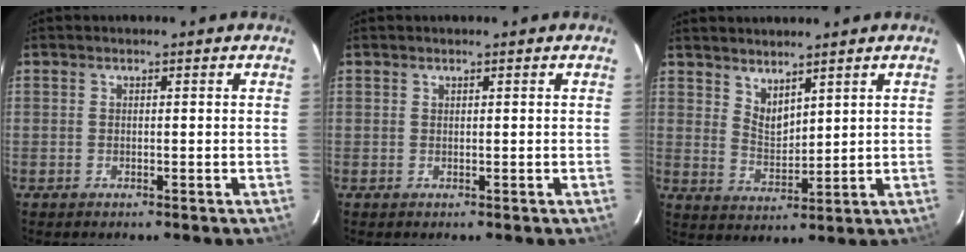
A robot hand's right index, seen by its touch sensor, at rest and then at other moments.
{"total": 0.0}
{"total": 4.8, "force": [4.0, 1.7, 2.1], "torque": [-0.033, -0.008, 0.078]}